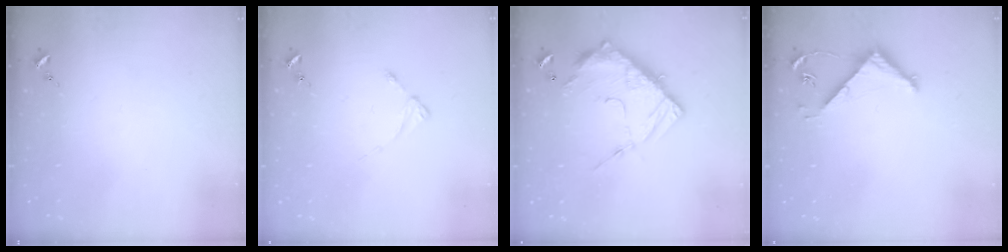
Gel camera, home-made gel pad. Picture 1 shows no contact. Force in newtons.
{"total": 2.4, "press": 2.4, "slide": 0.3}
{"total": 16.6, "press": 16.6, "slide": 1.5}
{"total": 4.8, "press": 4.8, "slide": 0.3}